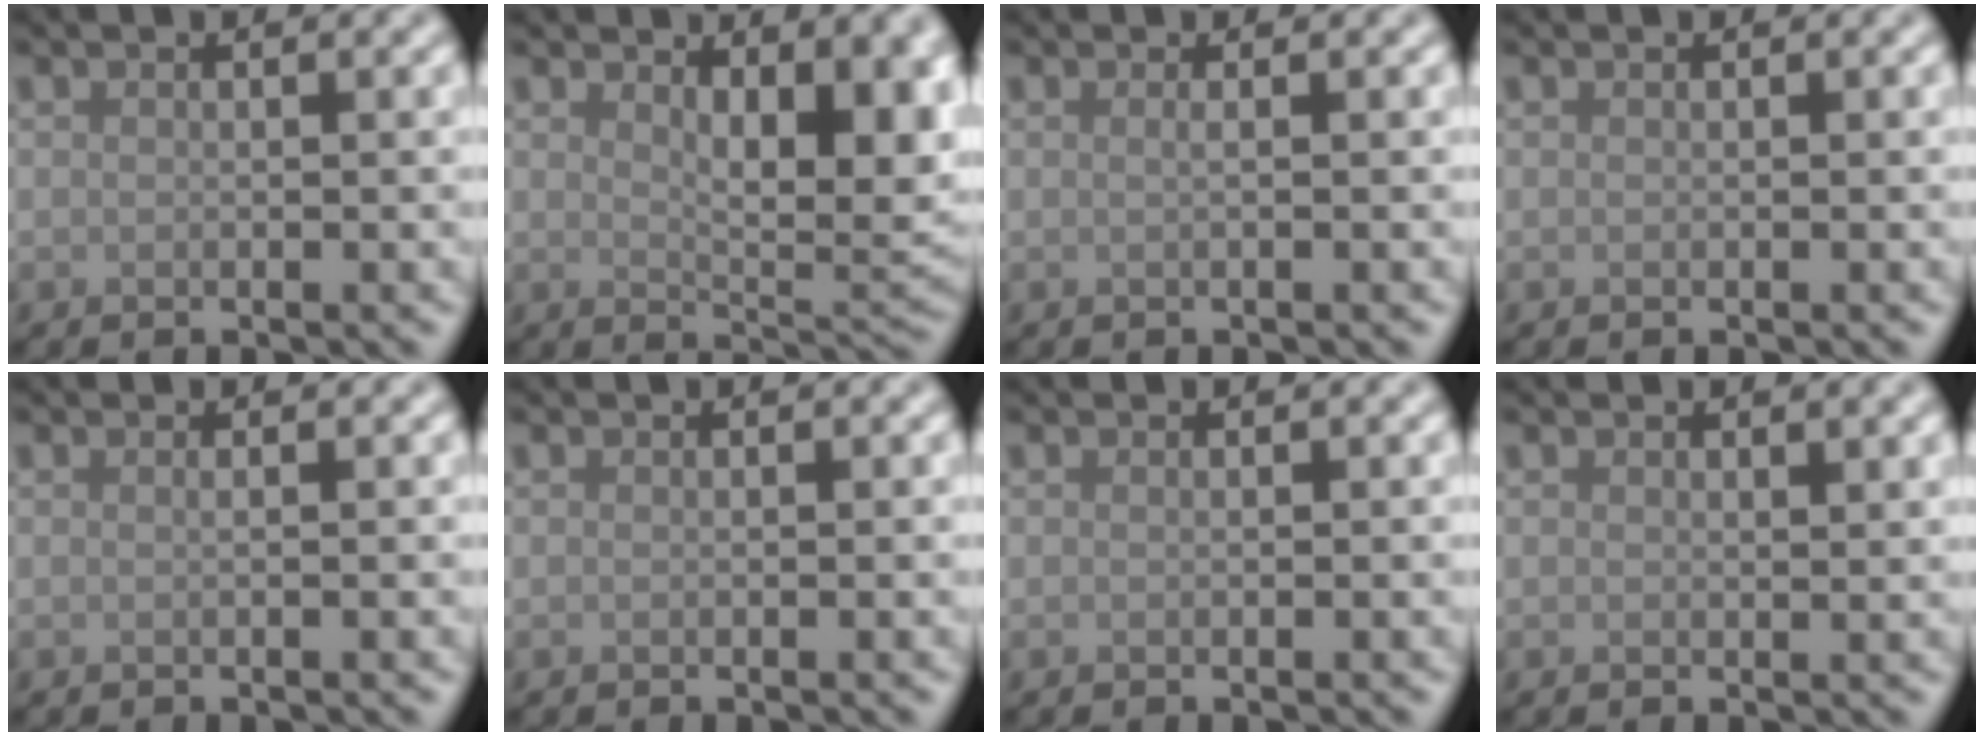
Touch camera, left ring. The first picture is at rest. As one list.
[{"total": 7.8, "force": [2.0, 3.5, 6.7], "torque": [-0.097, -0.008, 0.039]}, {"total": 1.0, "force": [0.1, 0.4, 0.9], "torque": [-0.010, -0.002, -0.008]}, {"total": 0.0}, {"total": 0.6, "force": [0.1, 0.2, 0.5], "torque": [-0.005, -0.001, -0.004]}, {"total": 0.0}, {"total": 0.0}, {"total": 0.6, "force": [0.5, 0.1, 0.3], "torque": [-0.002, -0.002, 0.009]}]